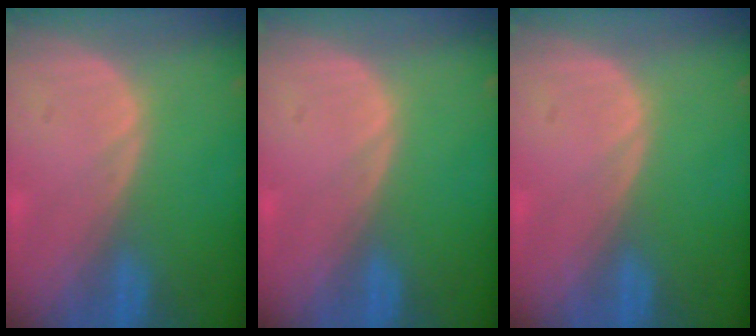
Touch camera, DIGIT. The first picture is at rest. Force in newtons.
{"total": 0.0}
{"total": 0.0}